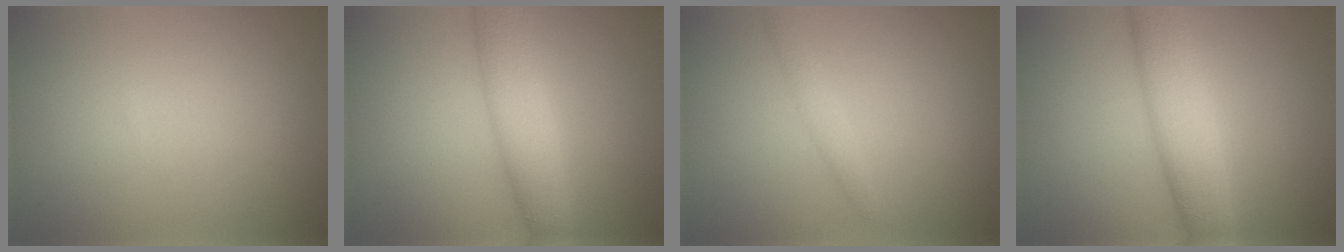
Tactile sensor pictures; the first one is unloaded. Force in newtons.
{"total": 4.7, "press": 4.7, "slide": 0.2}
{"total": 1.2, "press": 1.2, "slide": 0.1}
{"total": 5.6, "press": 5.6, "slide": 0.1}